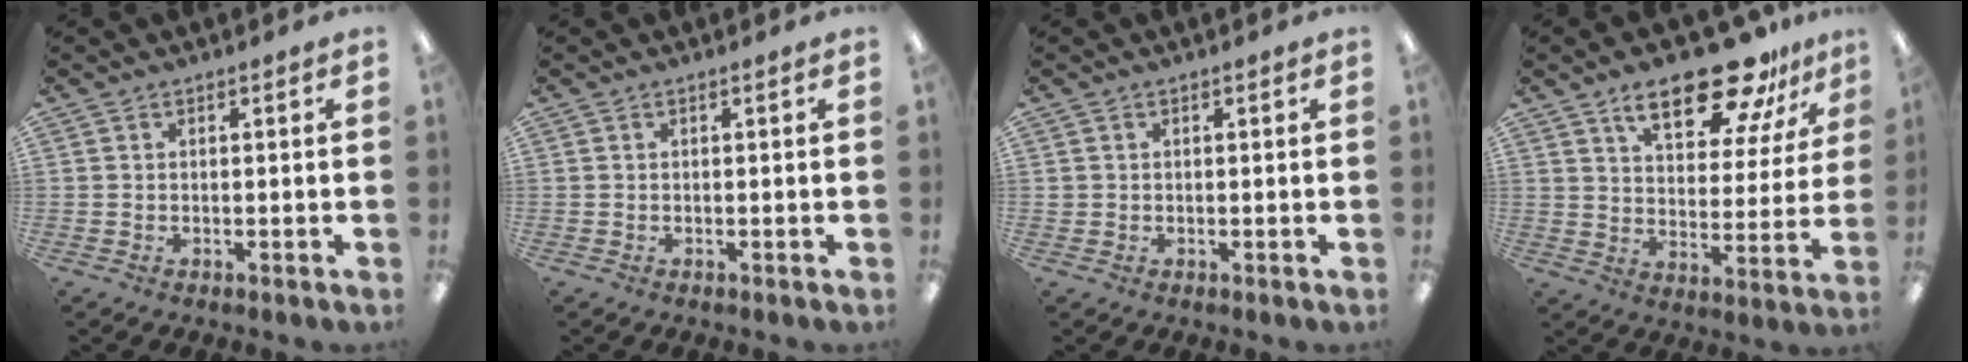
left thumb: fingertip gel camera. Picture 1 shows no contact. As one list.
[{"total": 0.0}, {"total": 0.9, "force": [0.2, 0.8, 0.1], "torque": [-0.001, 0.005, 0.002]}, {"total": 20.6, "force": [14.2, 8.3, 12.4], "torque": [-0.191, -0.074, 0.236]}]